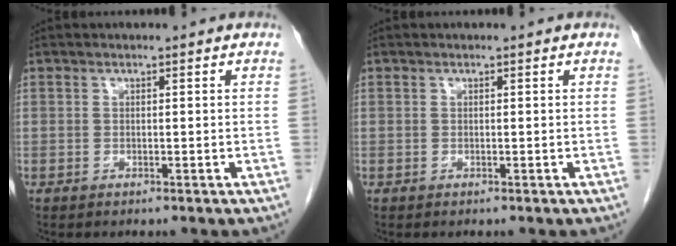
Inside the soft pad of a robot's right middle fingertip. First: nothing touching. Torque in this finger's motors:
{"motor_torque": [0.20, 0.22, -0.05, -0.01]}